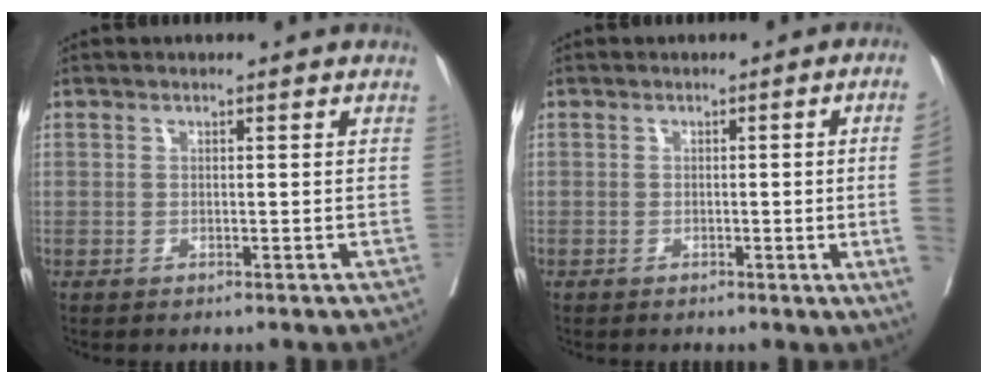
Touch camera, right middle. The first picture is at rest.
{"total": 8.2, "force": [-1.1, -2.5, 7.7], "torque": [-0.083, -0.018, -0.013]}